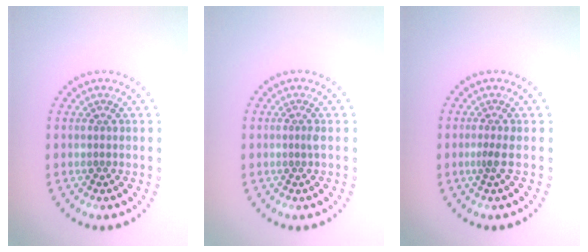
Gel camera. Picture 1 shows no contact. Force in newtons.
{"total": 0.6, "press": 0.3, "slide": 0.5}
{"total": 0.8, "press": 0.5, "slide": 0.7}